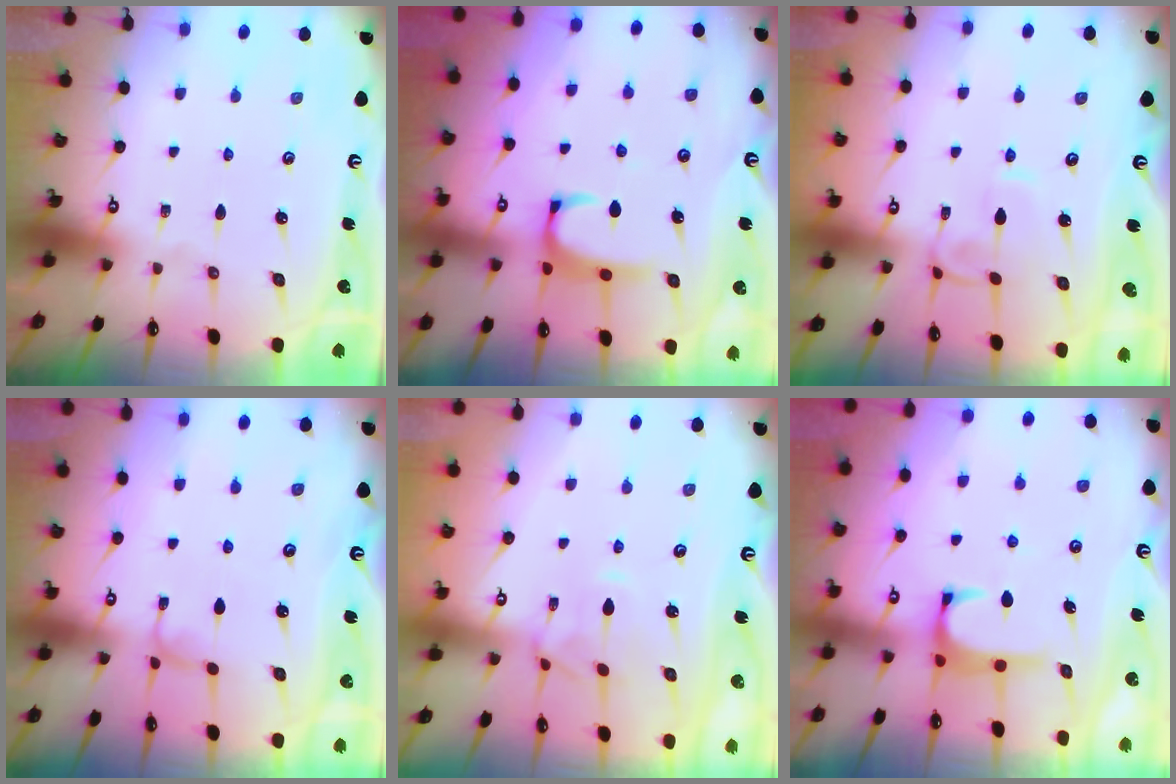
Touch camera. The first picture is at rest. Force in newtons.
{"total": 2.5, "press": 2.4, "slide": 0.7}
{"total": 1.6, "press": 1.5, "slide": 0.6}
{"total": 2.2, "press": 2.2, "slide": 0.4}
{"total": 1.8, "press": 1.5, "slide": 1.0}
{"total": 1.2, "press": 1.1, "slide": 0.5}